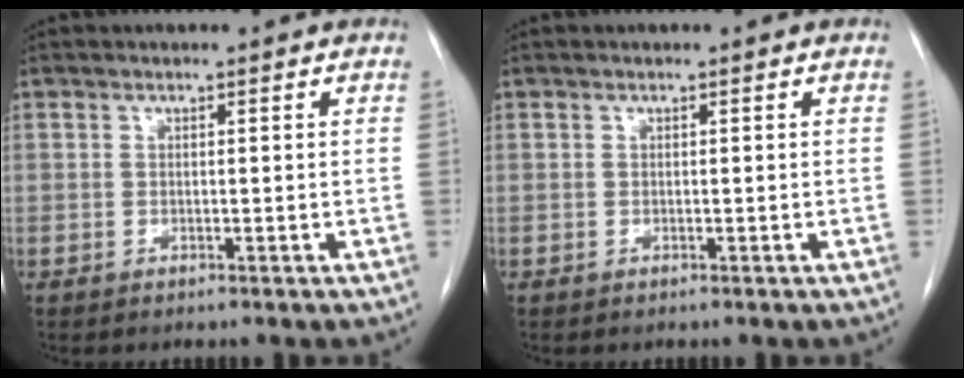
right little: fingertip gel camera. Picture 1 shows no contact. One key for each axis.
{"total": 0.0}